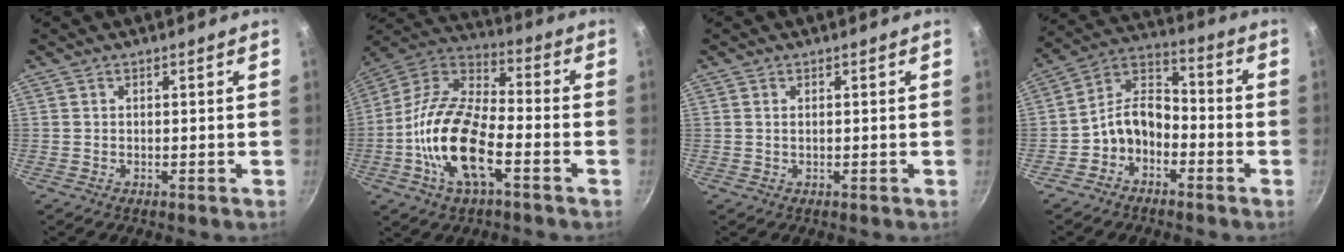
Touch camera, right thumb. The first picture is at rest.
{"total": 18.4, "force": [-5.8, 8.3, 15.3], "torque": [-0.290, 0.040, -0.129]}
{"total": 0.8, "force": [0.2, 0.4, 0.6], "torque": [-0.011, 0.000, 0.004]}
{"total": 9.3, "force": [-3.7, 6.6, 5.4], "torque": [-0.070, 0.060, -0.086]}